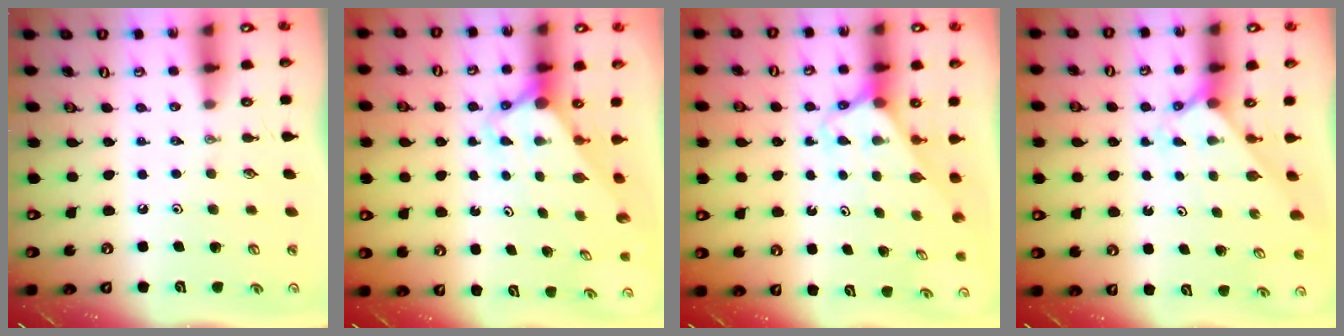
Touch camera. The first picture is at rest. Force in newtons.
{"total": 3.1, "press": 3.1, "slide": 0.3}
{"total": 2.5, "press": 2.5, "slide": 0.2}
{"total": 1.9, "press": 1.9, "slide": 0.2}